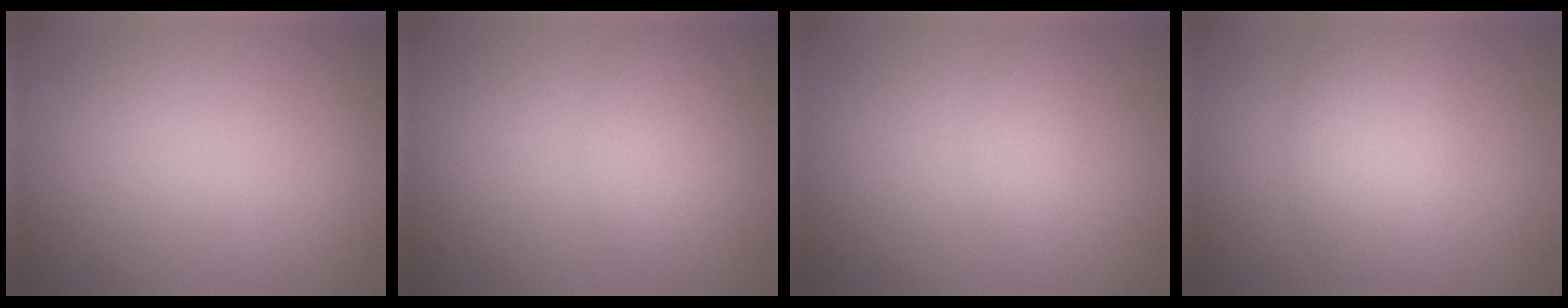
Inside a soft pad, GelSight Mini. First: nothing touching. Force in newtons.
{"total": 2.2, "press": 2.1, "slide": 0.2}
{"total": 1.2, "press": 1.2, "slide": 0.1}
{"total": 2.7, "press": 2.7, "slide": 0.3}